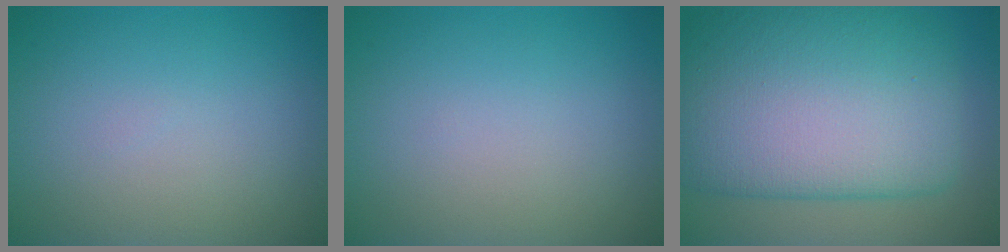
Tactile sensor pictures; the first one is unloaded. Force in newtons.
{"total": 0.0}
{"total": 12.1, "press": 12.1, "slide": 0.3}